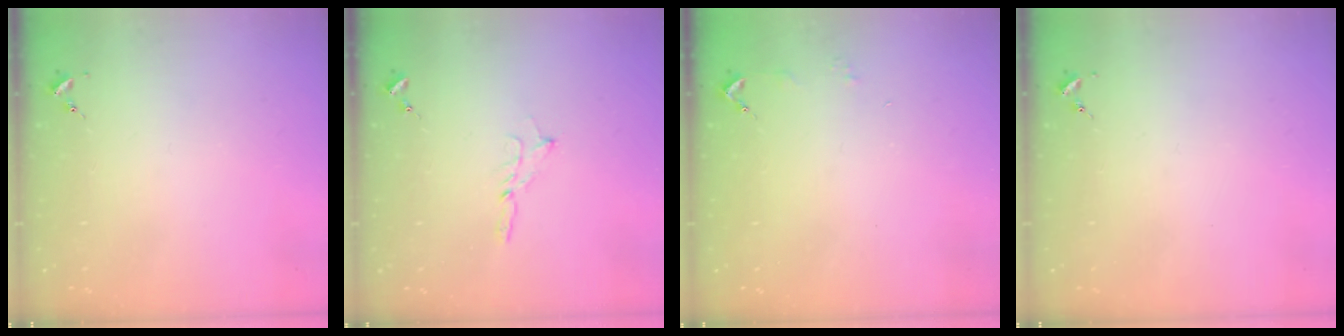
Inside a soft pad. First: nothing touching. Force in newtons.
{"total": 2.3, "press": 2.3, "slide": 0.2}
{"total": 2.9, "press": 2.8, "slide": 0.3}
{"total": 0.0}